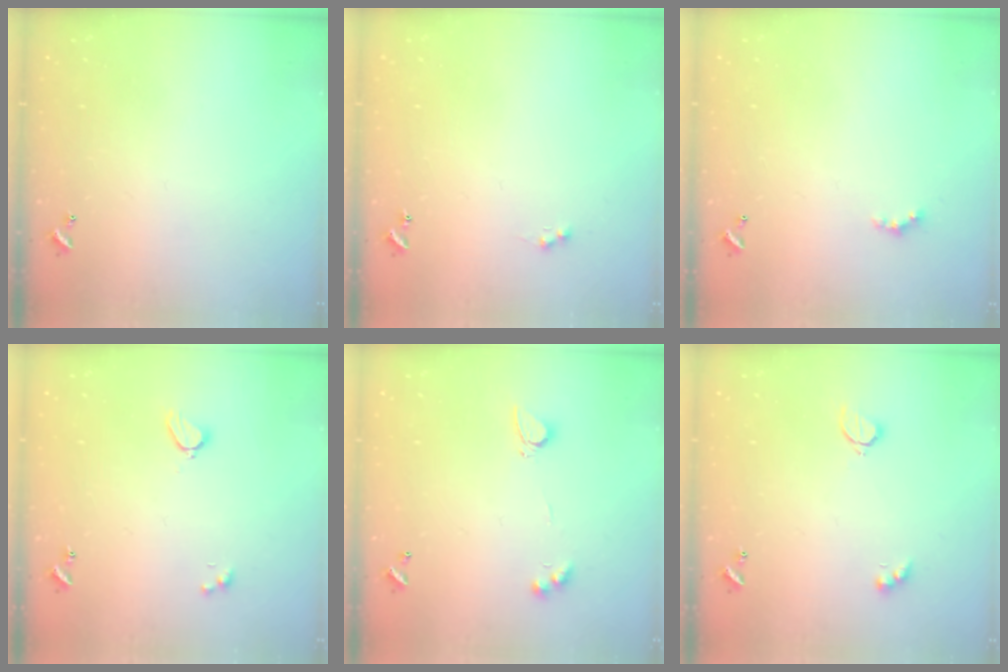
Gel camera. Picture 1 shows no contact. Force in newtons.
{"total": 1.0, "press": 0.9, "slide": 0.4}
{"total": 1.6, "press": 1.6, "slide": 0.4}
{"total": 2.1, "press": 2.0, "slide": 0.5}
{"total": 3.1, "press": 3.1, "slide": 0.6}
{"total": 2.6, "press": 2.5, "slide": 0.5}